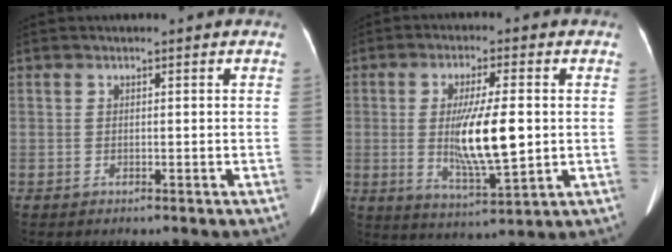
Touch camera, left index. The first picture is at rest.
{"total": 10.9, "force": [0.0, 1.7, 10.7], "torque": [-0.201, -0.015, 0.002]}